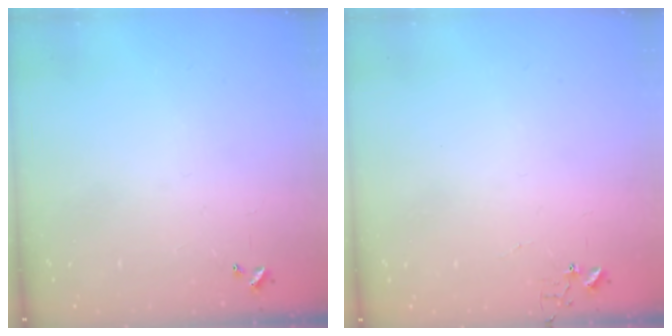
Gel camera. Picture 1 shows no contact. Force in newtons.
{"total": 3.4, "press": 3.4, "slide": 0.3}